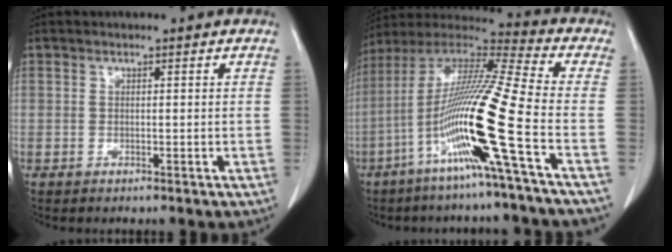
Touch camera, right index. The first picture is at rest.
{"total": 18.3, "force": [-6.4, -2.0, 17.0], "torque": [-0.332, -0.010, -0.130]}